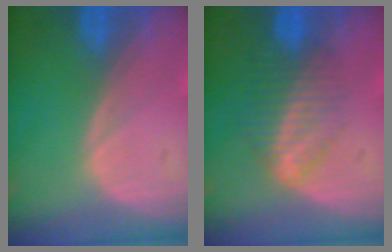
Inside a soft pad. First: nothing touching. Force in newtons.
{"total": 6.8, "press": 5.8, "slide": 3.5}